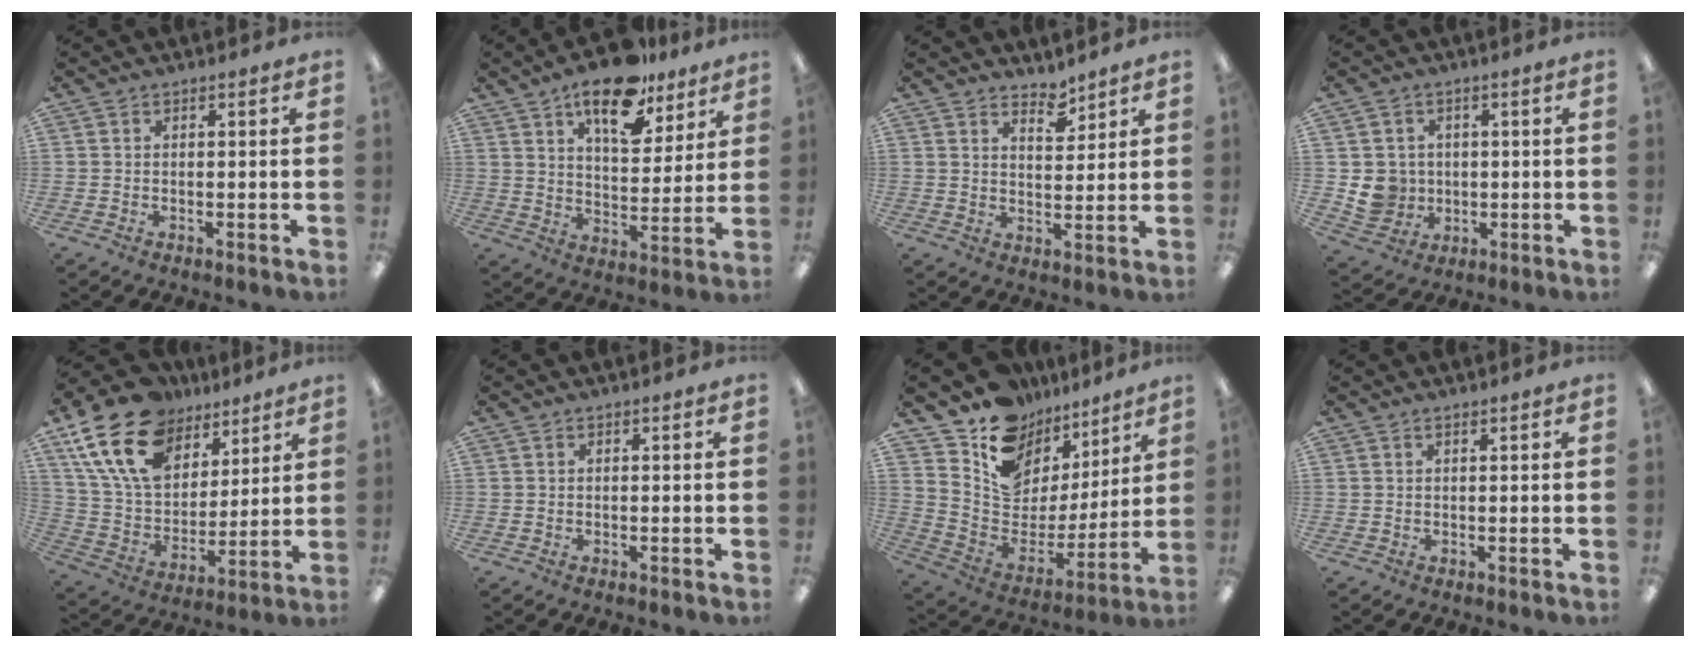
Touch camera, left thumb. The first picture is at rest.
{"total": 16.5, "force": [11.5, 7.4, 9.1], "torque": [-0.137, -0.059, 0.197]}
{"total": 4.7, "force": [4.2, 1.6, 1.2], "torque": [-0.001, -0.036, 0.072]}
{"total": 7.0, "force": [0.1, 6.9, 1.5], "torque": [-0.042, 0.008, 0.011]}
{"total": 21.7, "force": [12.5, 13.6, 11.4], "torque": [-0.225, -0.054, 0.229]}
{"total": 0.0}
{"total": 13.7, "force": [9.4, 9.4, 3.0], "torque": [-0.068, -0.086, 0.178]}
{"total": 0.5, "force": [0.5, 0.1, 0.2], "torque": [-0.005, 0.002, 0.008]}